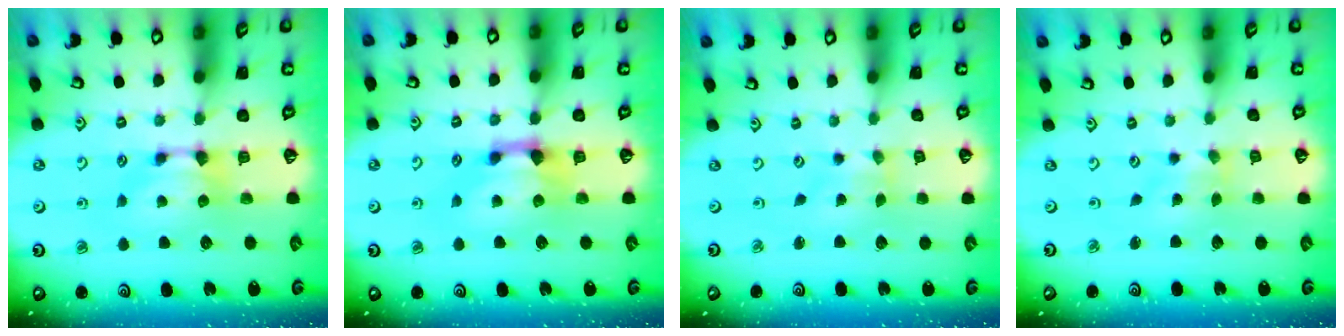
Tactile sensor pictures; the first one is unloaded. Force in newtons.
{"total": 1.5, "press": 0.7, "slide": 1.3}
{"total": 3.2, "press": 3.1, "slide": 0.8}
{"total": 2.7, "press": 2.6, "slide": 1.0}